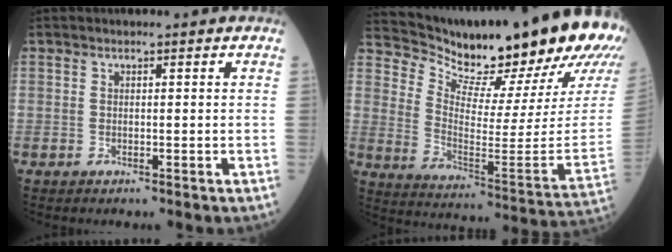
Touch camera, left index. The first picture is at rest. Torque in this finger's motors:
{"motor_torque": [0.55, -0.68, 0.23, 0.03]}